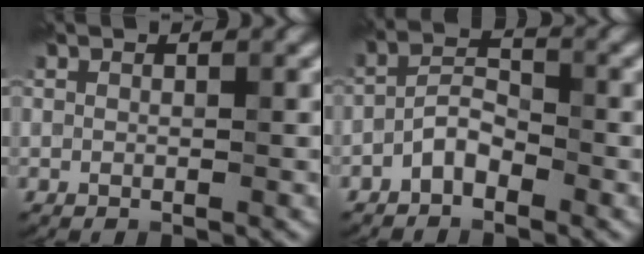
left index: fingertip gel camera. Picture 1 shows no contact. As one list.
[{"total": 2.3, "force": [-1.6, 1.1, 1.4], "torque": [-0.025, 0.013, -0.036]}]